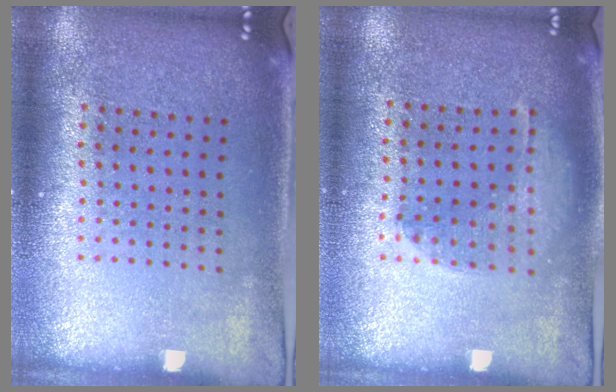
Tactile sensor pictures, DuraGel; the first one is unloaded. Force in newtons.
{"total": 1.1, "press": 1.1, "slide": 0.2}